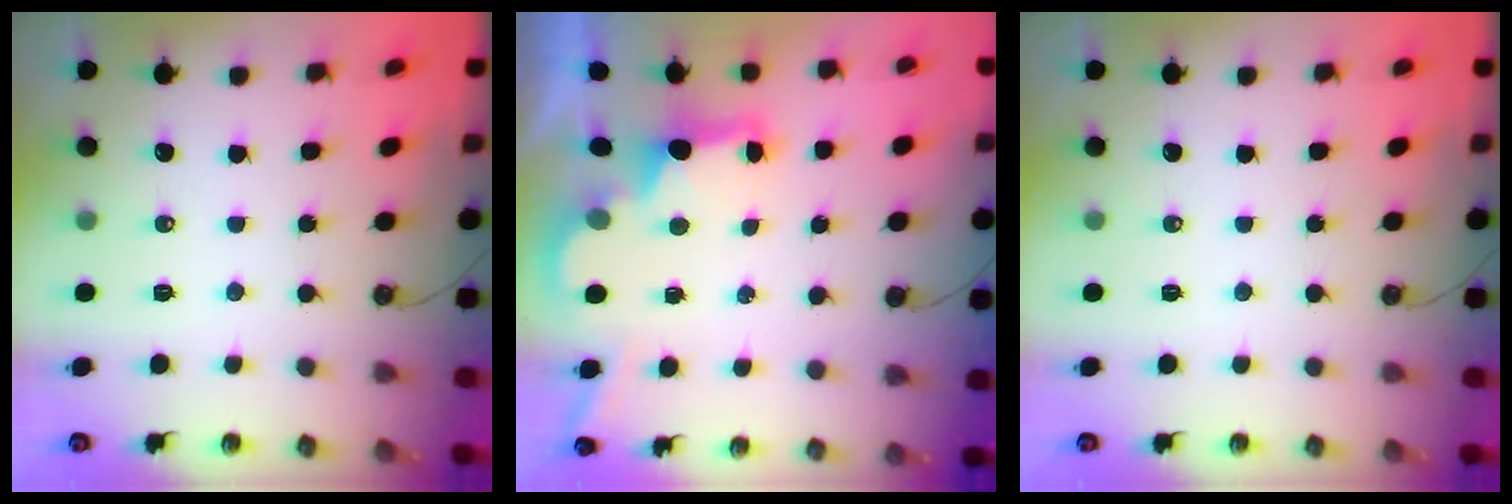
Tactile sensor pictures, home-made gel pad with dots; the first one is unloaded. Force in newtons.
{"total": 2.5, "press": 2.4, "slide": 0.7}
{"total": 0.0}